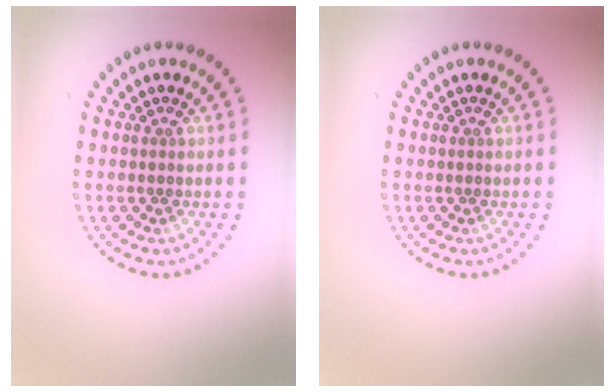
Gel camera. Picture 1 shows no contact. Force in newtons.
{"total": 0.0}